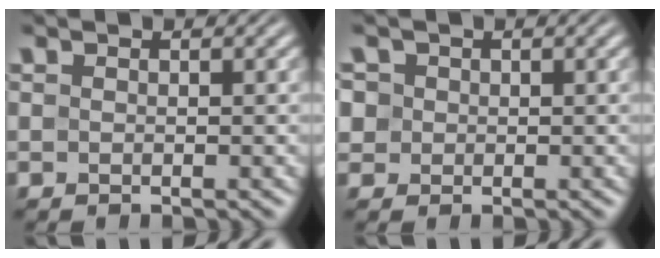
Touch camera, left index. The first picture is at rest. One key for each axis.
{"total": 2.3, "fx": 0.7, "fy": 2.0, "fz": 0.8, "tx": -0.019, "ty": 0.015, "tz": 0.009}